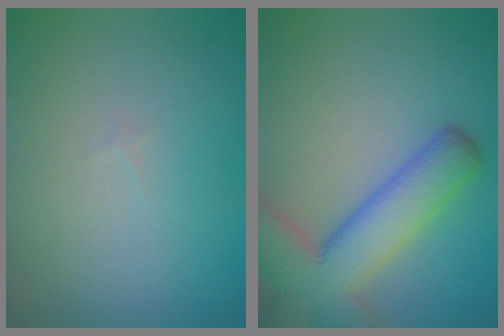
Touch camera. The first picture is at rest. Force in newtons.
{"total": 9.1, "press": 9.1, "slide": 0.6}